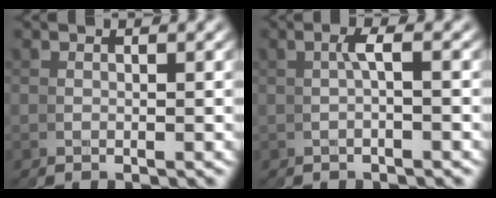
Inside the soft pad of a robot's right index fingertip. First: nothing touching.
{"total": 0.6, "force": [0.3, -0.5, 0.0], "torque": [-0.002, 0.011, 0.001]}